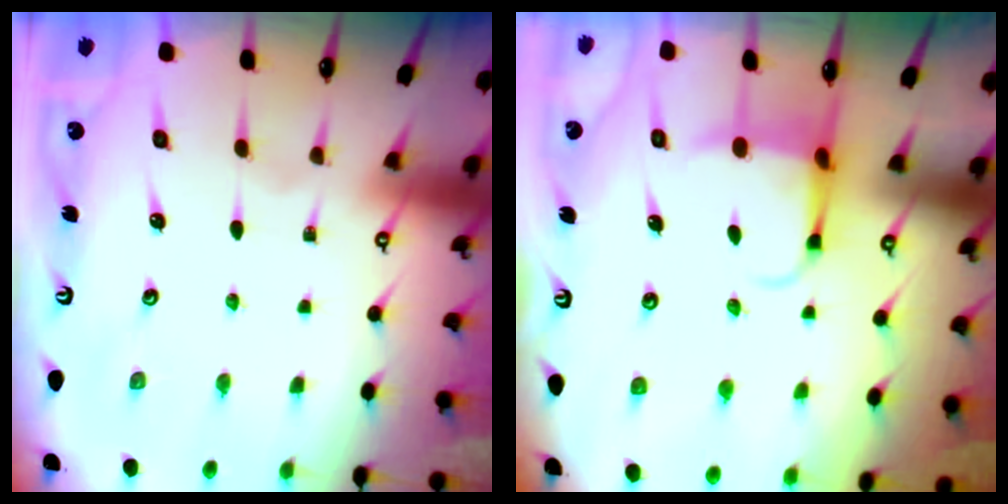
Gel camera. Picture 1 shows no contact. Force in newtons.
{"total": 4.4, "press": 4.3, "slide": 1.2}